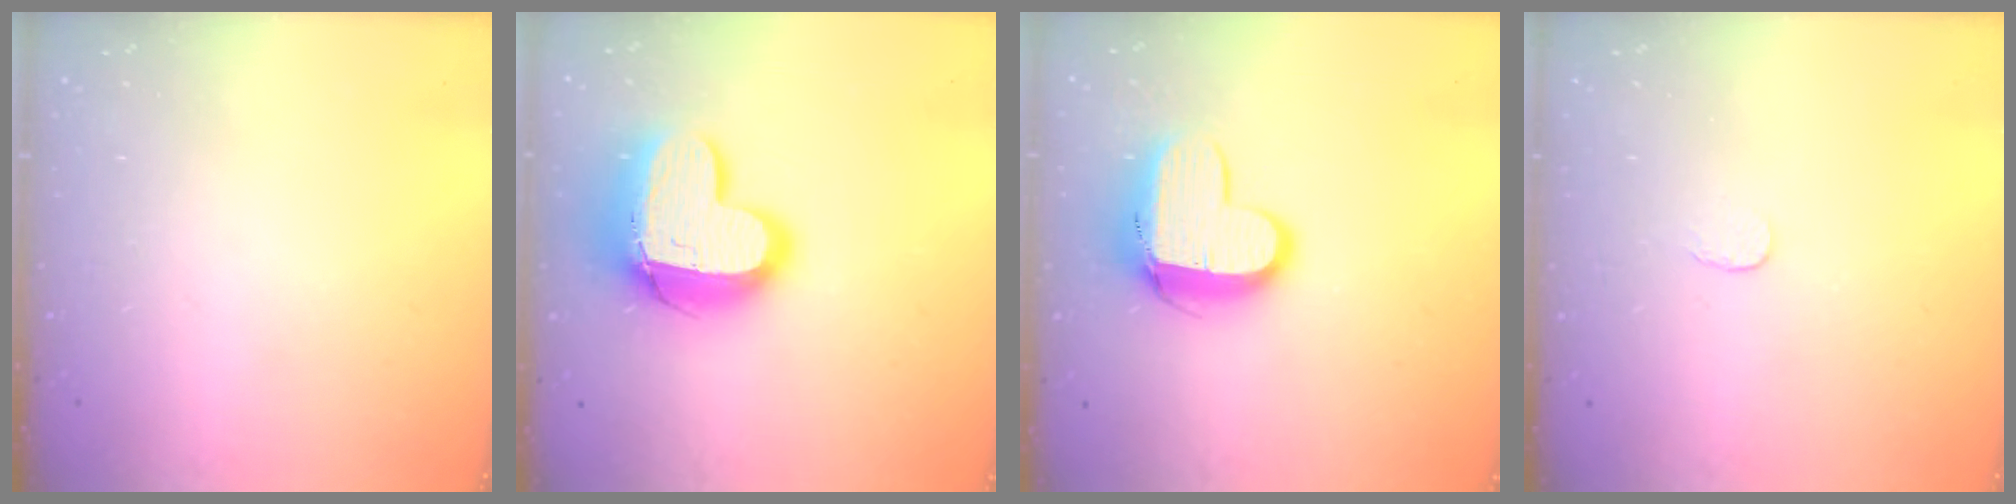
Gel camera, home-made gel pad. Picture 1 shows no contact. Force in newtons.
{"total": 16.2, "press": 16.2, "slide": 1.4}
{"total": 11.2, "press": 11.2, "slide": 1.1}
{"total": 2.6, "press": 2.6, "slide": 0.2}